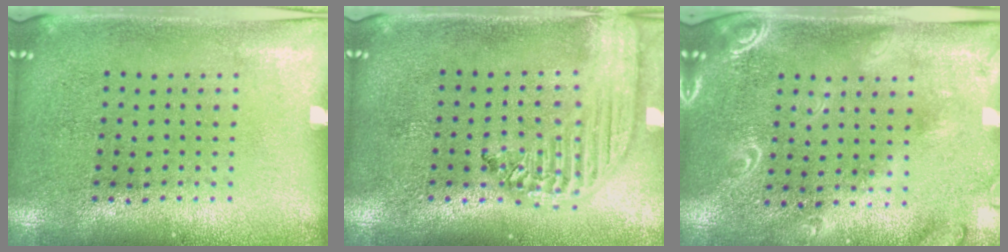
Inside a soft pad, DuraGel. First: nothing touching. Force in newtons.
{"total": 2.3, "press": 2.0, "slide": 1.2}
{"total": 2.1, "press": 1.9, "slide": 1.0}